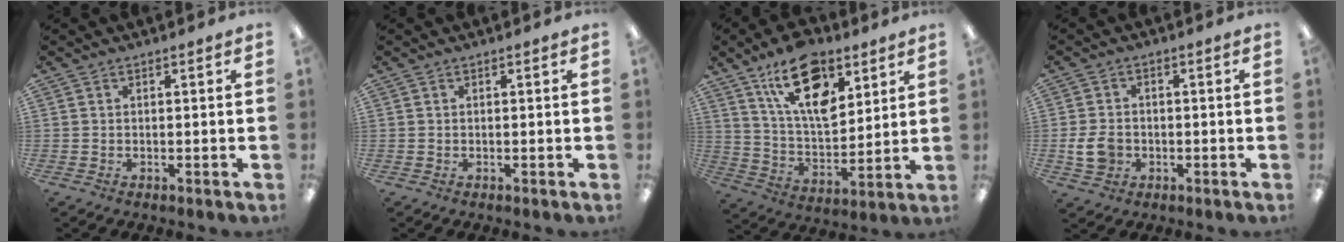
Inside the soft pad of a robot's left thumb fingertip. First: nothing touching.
{"total": 0.0}
{"total": 18.0, "force": [10.4, 9.3, 11.4], "torque": [-0.183, -0.037, 0.182]}
{"total": 6.3, "force": [-1.3, 5.0, 3.6], "torque": [-0.072, 0.004, -0.024]}